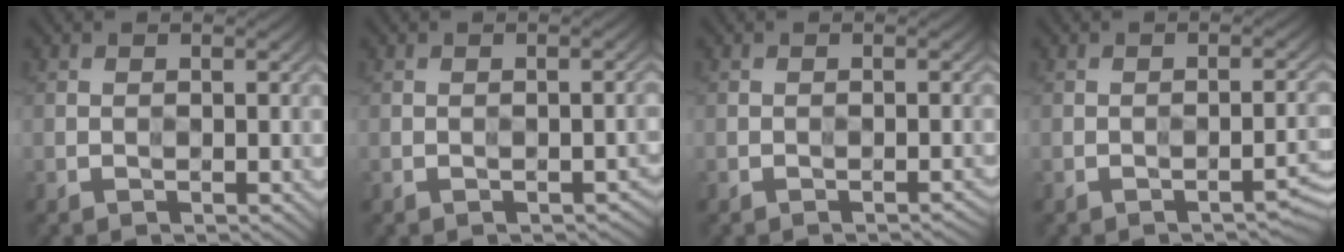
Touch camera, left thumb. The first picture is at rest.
{"total": 2.4, "force": [-1.2, 1.2, 1.6], "torque": [-0.009, -0.005, -0.008]}
{"total": 1.2, "force": [-1.1, 0.3, 0.4], "torque": [0.000, -0.001, -0.008]}
{"total": 2.7, "force": [-1.9, 0.9, 1.7], "torque": [-0.011, -0.002, -0.022]}